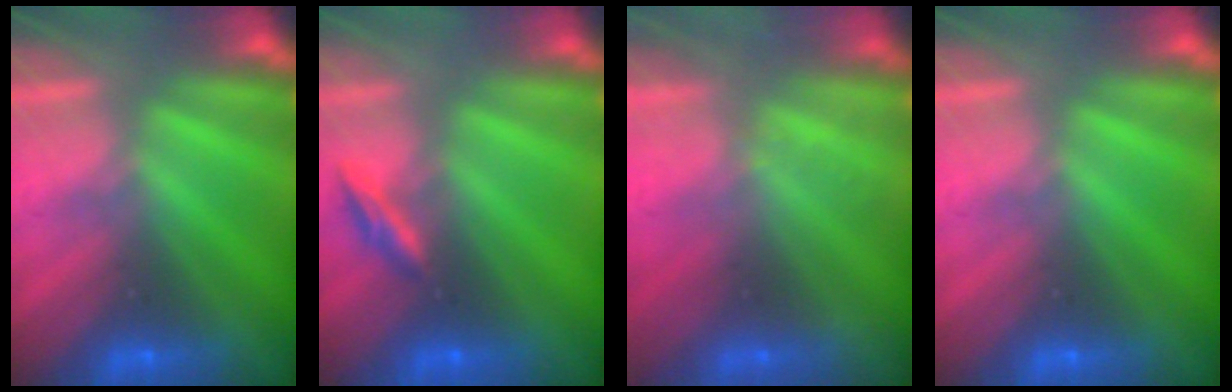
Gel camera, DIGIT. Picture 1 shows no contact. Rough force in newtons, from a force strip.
{"total": 2.3}
{"total": 2.2}
{"total": 0.0}